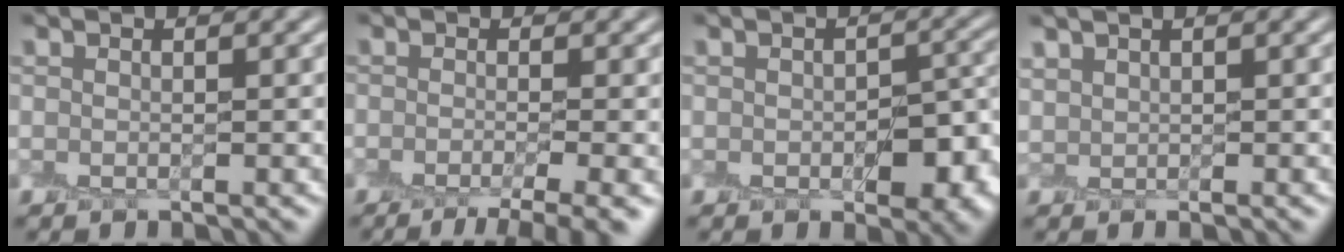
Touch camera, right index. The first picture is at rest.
{"total": 4.9, "force": [-3.0, 0.8, 3.8], "torque": [-0.044, -0.011, -0.049]}
{"total": 6.0, "force": [-2.2, 3.6, 4.4], "torque": [-0.052, -0.006, -0.025]}
{"total": 1.1, "force": [0.9, 0.6, -0.2], "torque": [0.006, -0.002, 0.022]}